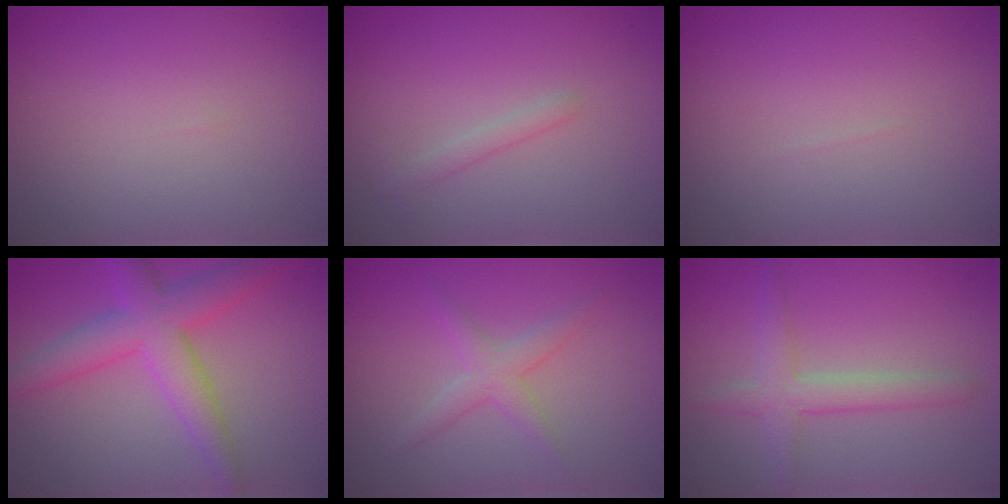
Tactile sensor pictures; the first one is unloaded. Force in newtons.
{"total": 1.1, "press": 1.1, "slide": 0.0}
{"total": 0.0}
{"total": 5.3, "press": 5.3, "slide": 0.2}
{"total": 2.0, "press": 2.0, "slide": 0.0}
{"total": 2.9, "press": 2.9, "slide": 0.2}